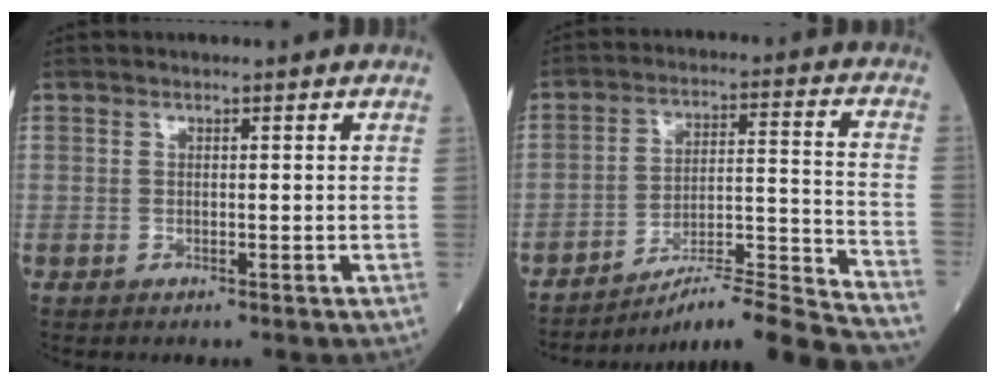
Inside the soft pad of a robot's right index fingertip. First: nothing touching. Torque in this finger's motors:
{"motor_torque": [-0.33, -0.43, 0.25, 0.02]}